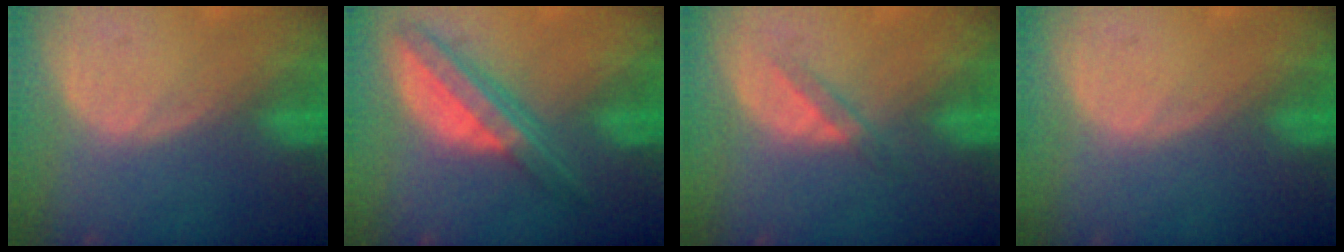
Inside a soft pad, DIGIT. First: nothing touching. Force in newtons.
{"total": 7.7, "press": 6.5, "slide": 4.1}
{"total": 2.4, "press": 2.2, "slide": 1.1}
{"total": 0.0}